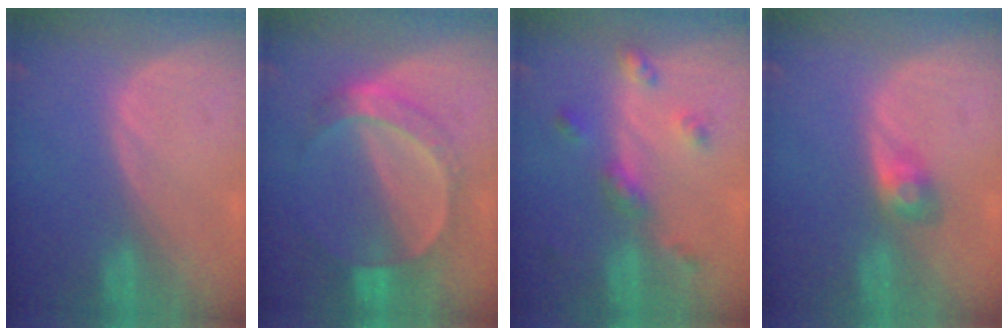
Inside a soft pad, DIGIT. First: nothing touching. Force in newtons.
{"total": 6.9, "press": 6.5, "slide": 2.4}
{"total": 4.8, "press": 4.6, "slide": 1.5}
{"total": 2.9, "press": 2.7, "slide": 1.1}